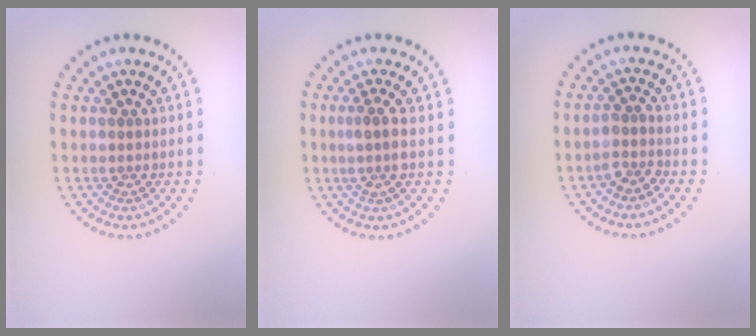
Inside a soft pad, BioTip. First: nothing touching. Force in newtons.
{"total": 1.9, "press": 1.4, "slide": 1.2}
{"total": 1.7, "press": 1.3, "slide": 1.0}